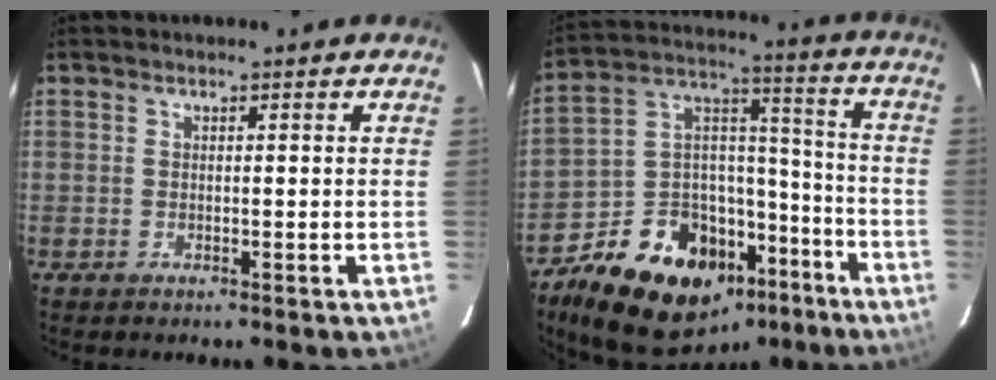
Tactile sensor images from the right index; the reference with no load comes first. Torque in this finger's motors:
{"motor_torque": [1.07, -1.07, 0.87, 0.07]}